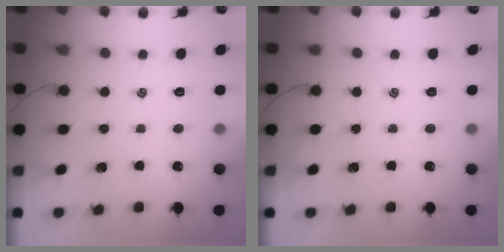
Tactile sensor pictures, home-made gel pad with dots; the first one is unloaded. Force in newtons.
{"total": 0.0}